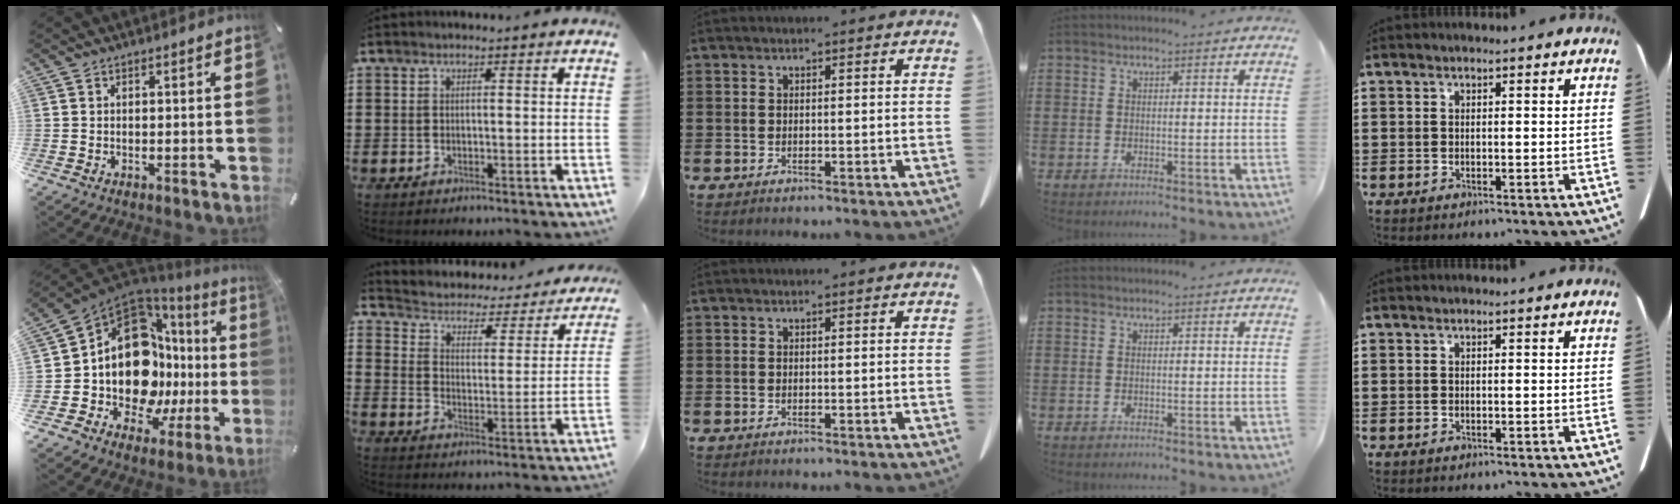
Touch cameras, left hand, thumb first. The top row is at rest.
{"thumb": {"total": 20.3, "force": [0.0, 14.3, 14.4], "torque": [-0.240, -0.057, 0.017]}, "index": {"total": 2.2, "force": [2.0, 0.8, 0.2], "torque": [-0.022, -0.025, 0.022]}}